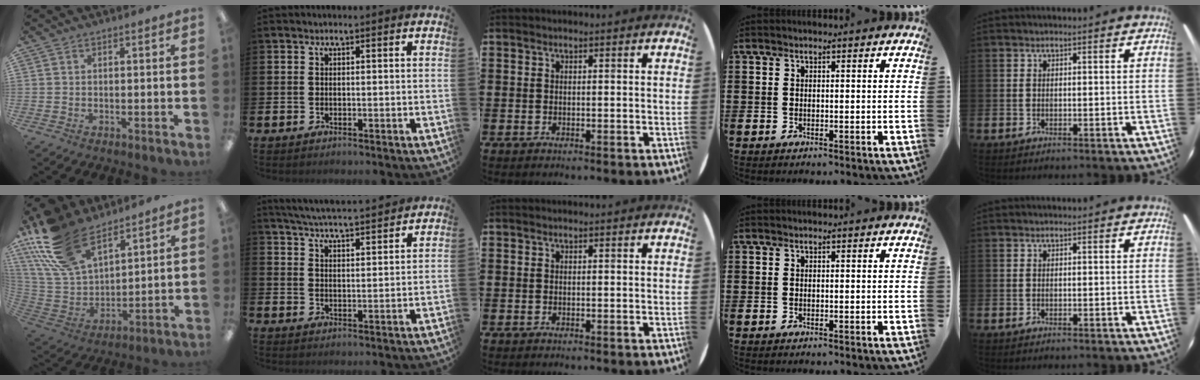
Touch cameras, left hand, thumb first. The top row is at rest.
{"thumb": {"total": 21.6, "force": [14.5, 11.1, 11.7], "torque": [-0.282, -0.068, 0.269]}, "index": {"total": 5.4, "force": [5.4, -0.1, 0.8], "torque": [-0.035, -0.035, 0.094]}}